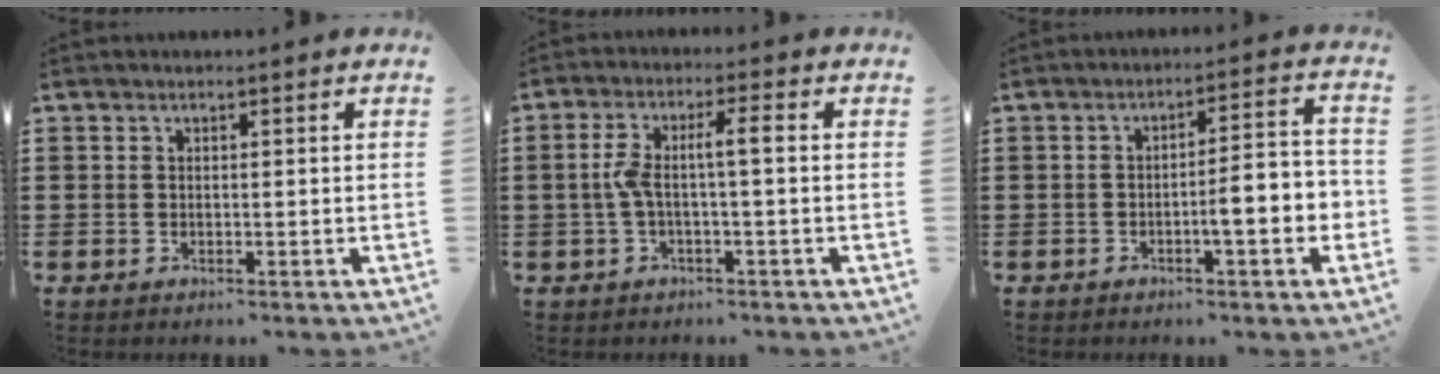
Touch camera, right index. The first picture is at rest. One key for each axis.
{"total": 4.9, "fx": -0.6, "fy": 0.5, "fz": 4.9, "tx": -0.105, "ty": -0.002, "tz": -0.021}
{"total": 5.7, "fx": -2.0, "fy": 0.8, "fz": 5.2, "tx": -0.080, "ty": -0.003, "tz": -0.039}